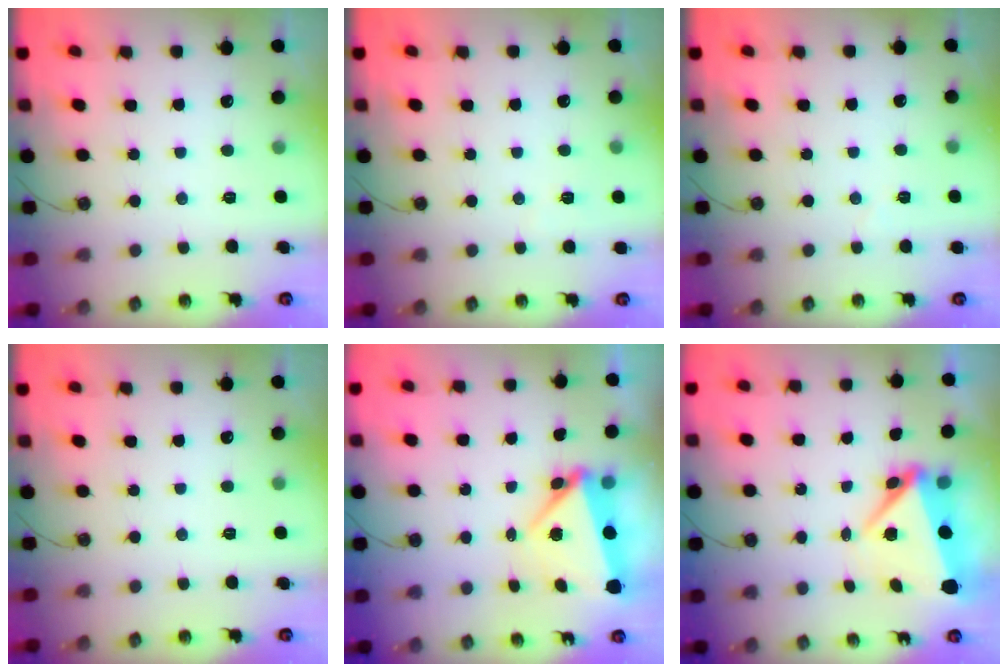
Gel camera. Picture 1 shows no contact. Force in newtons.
{"total": 2.3, "press": 2.2, "slide": 0.5}
{"total": 3.3, "press": 2.8, "slide": 1.7}
{"total": 0.0}
{"total": 5.8, "press": 4.9, "slide": 3.1}
{"total": 6.4, "press": 6.0, "slide": 2.2}